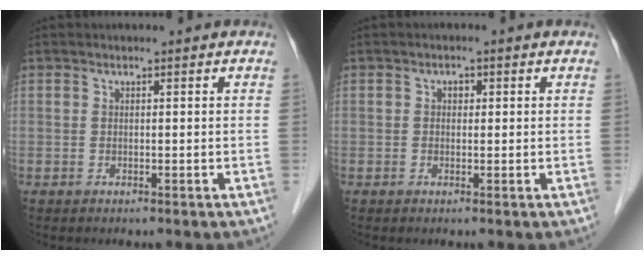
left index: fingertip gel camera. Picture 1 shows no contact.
{"total": 1.1, "force": [0.2, 0.8, 0.6], "torque": [-0.007, 0.004, 0.000]}